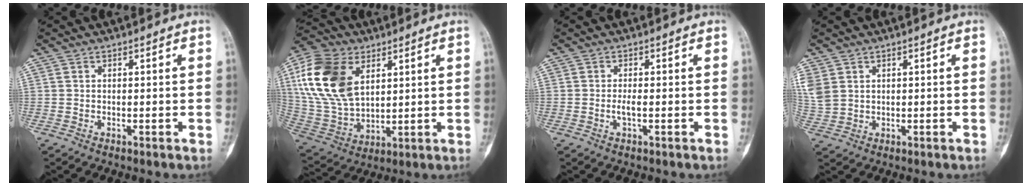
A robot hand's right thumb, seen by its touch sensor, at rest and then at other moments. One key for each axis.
{"total": 19.0, "fx": 6.4, "fy": 11.8, "fz": 13.4, "tx": -0.264, "ty": -0.014, "tz": 0.125}
{"total": 1.6, "fx": -0.4, "fy": 0.4, "fz": 1.5, "tx": -0.033, "ty": -0.001, "tz": -0.009}
{"total": 6.4, "fx": 2.3, "fy": 4.9, "fz": 3.3, "tx": -0.090, "ty": 0.003, "tz": 0.061}